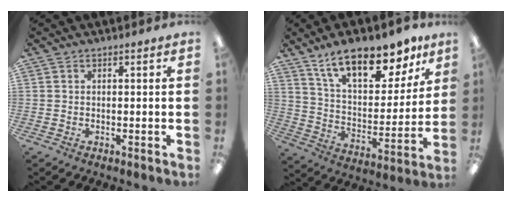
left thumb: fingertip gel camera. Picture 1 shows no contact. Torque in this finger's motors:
{"motor_torque": [0.58, 0.43, 1.44, -1.34, 0.26]}